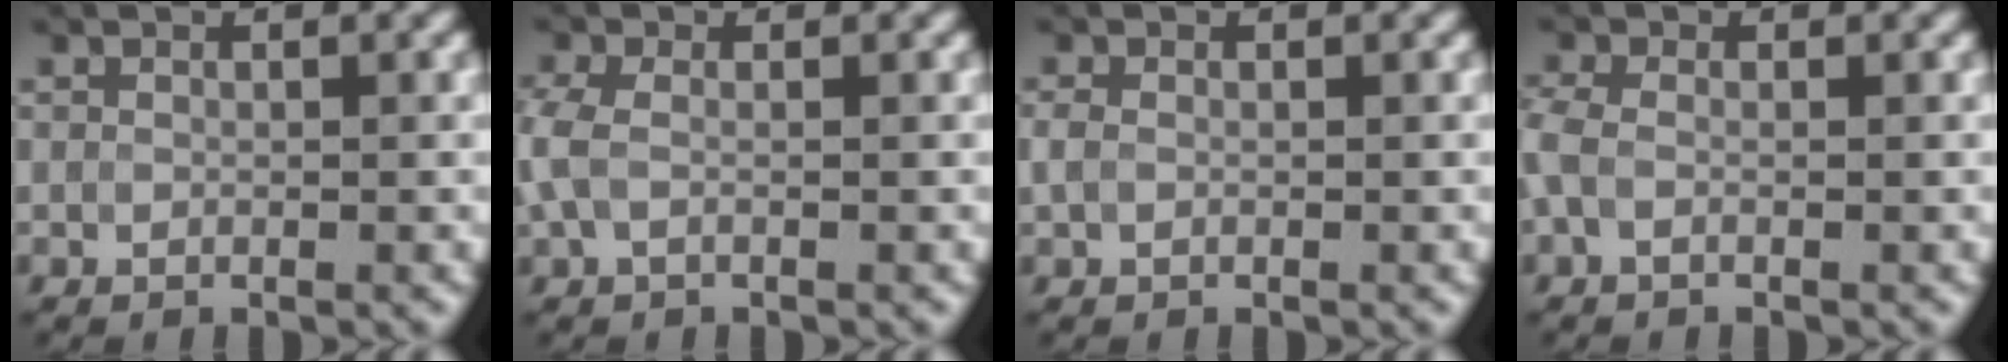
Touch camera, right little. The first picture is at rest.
{"total": 2.6, "force": [-0.2, 1.6, 2.0], "torque": [-0.061, 0.005, -0.011]}
{"total": 1.0, "force": [-0.1, 0.8, 0.7], "torque": [-0.016, 0.001, -0.004]}
{"total": 1.7, "force": [-0.4, 1.0, 1.3], "torque": [-0.037, 0.000, -0.016]}